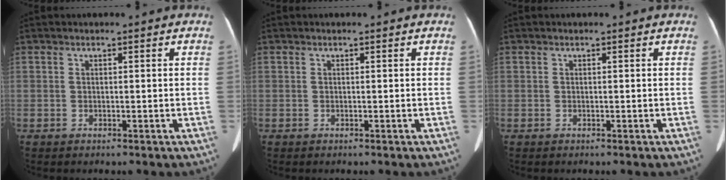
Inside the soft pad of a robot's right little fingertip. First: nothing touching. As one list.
[{"total": 0.0}, {"total": 0.0}]